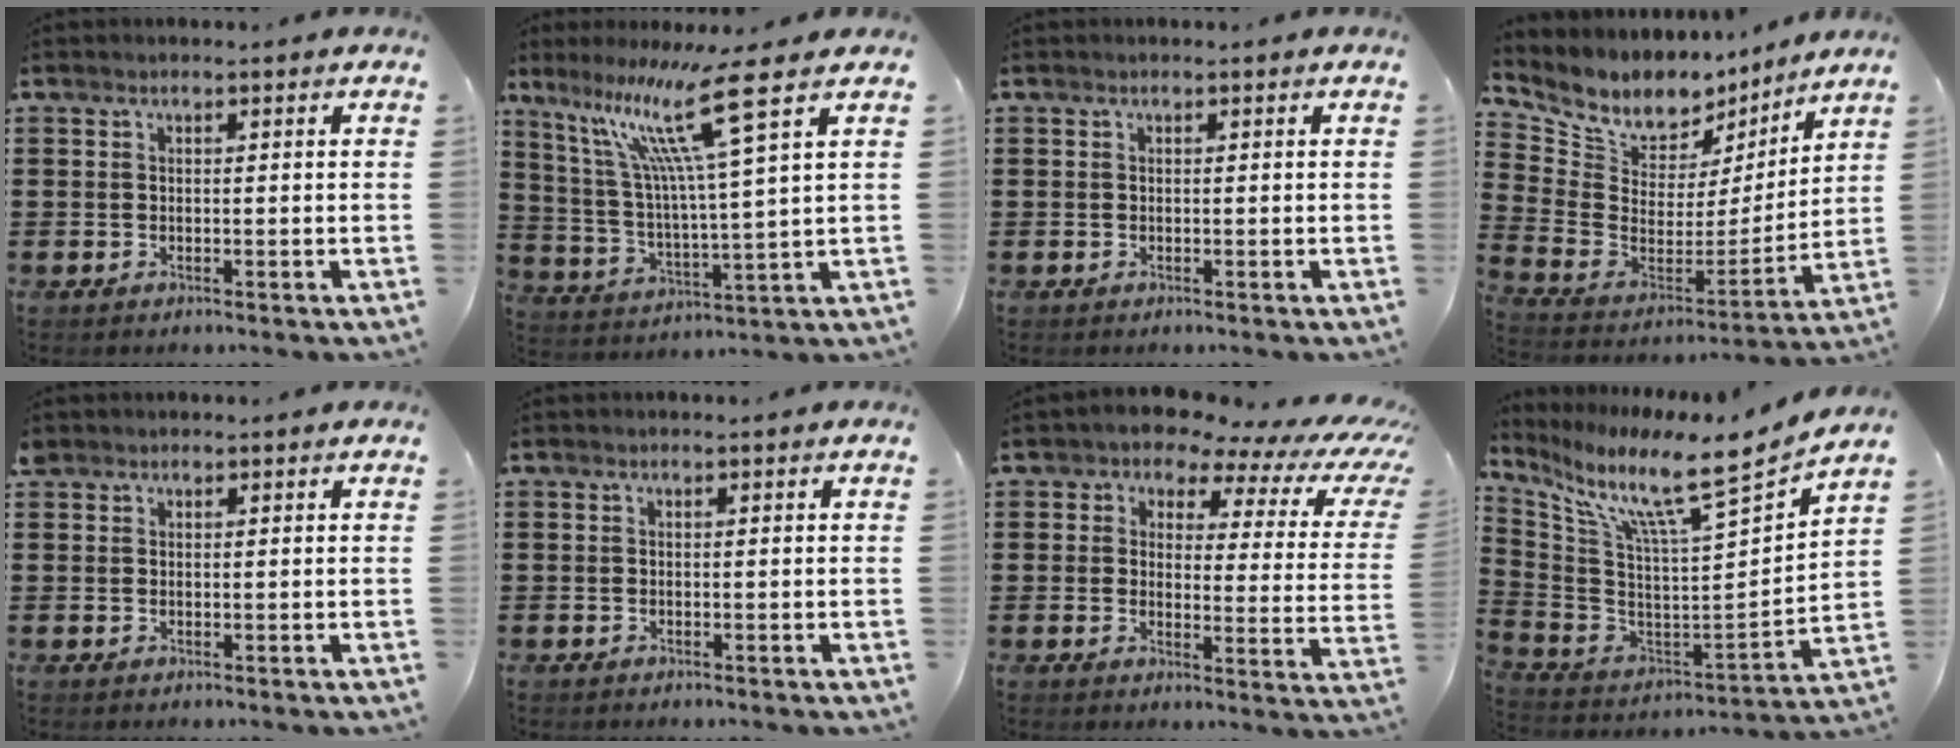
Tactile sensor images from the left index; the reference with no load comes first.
{"total": 13.4, "force": [8.0, -0.3, 10.8], "torque": [-0.221, -0.026, 0.122]}
{"total": 0.0}
{"total": 7.1, "force": [5.8, 3.8, 1.2], "torque": [-0.068, -0.045, 0.105]}
{"total": 0.9, "force": [0.8, 0.5, 0.2], "torque": [-0.008, 0.003, 0.015]}
{"total": 0.0}
{"total": 5.0, "force": [4.0, 2.1, 2.2], "torque": [-0.055, -0.023, 0.061]}
{"total": 9.6, "force": [7.4, 0.4, 6.1], "torque": [-0.134, -0.070, 0.108]}